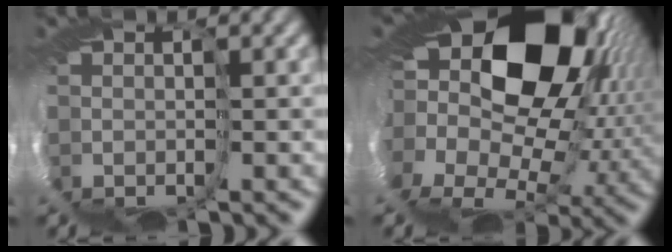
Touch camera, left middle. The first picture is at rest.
{"total": 15.8, "force": [7.4, 9.0, 10.6], "torque": [-0.204, 0.003, 0.123]}